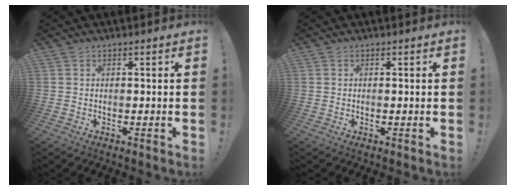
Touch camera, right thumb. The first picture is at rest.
{"total": 0.0}